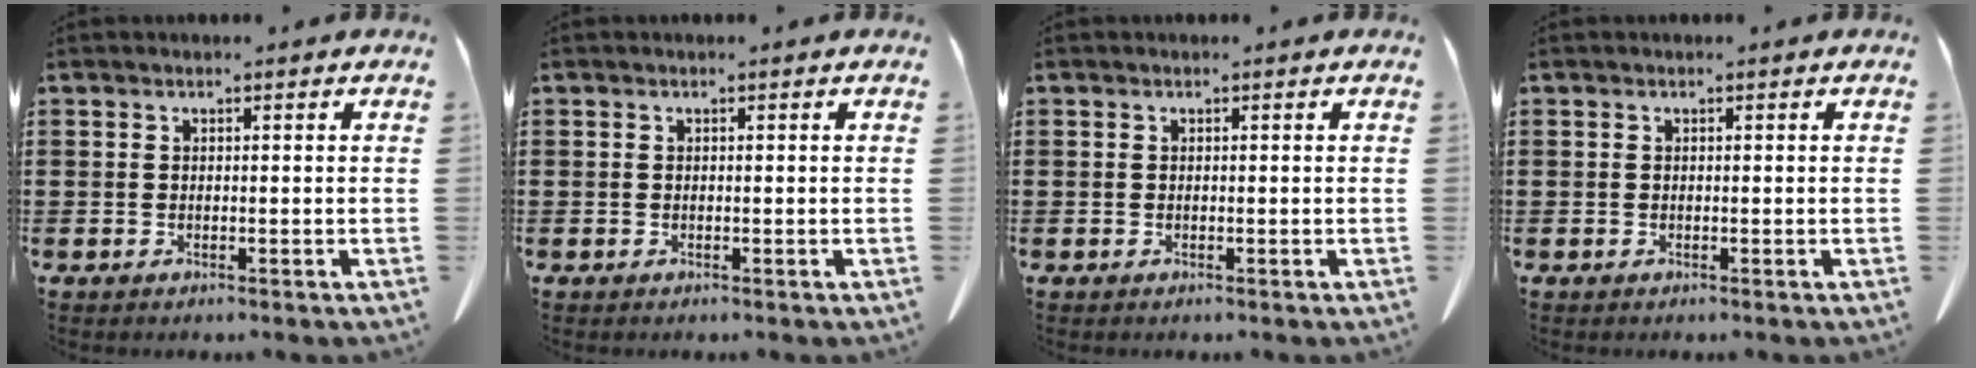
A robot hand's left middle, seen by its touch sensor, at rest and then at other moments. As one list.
[{"total": 0.0}, {"total": 0.0}, {"total": 0.0}]